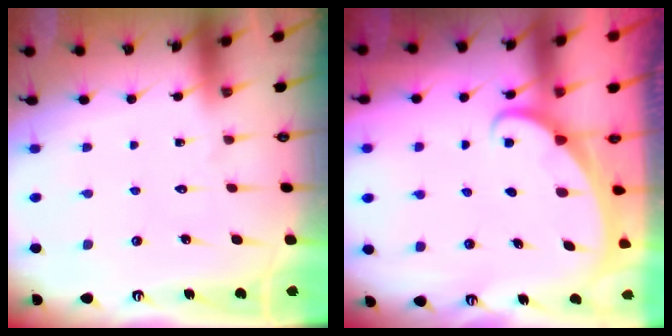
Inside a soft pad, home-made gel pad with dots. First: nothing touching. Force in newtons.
{"total": 1.7, "press": 1.7, "slide": 0.1}